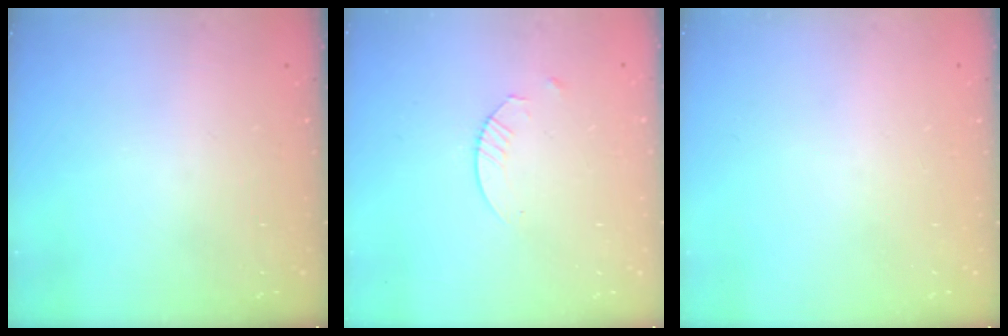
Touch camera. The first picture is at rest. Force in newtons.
{"total": 2.4, "press": 2.4, "slide": 0.3}
{"total": 0.0}